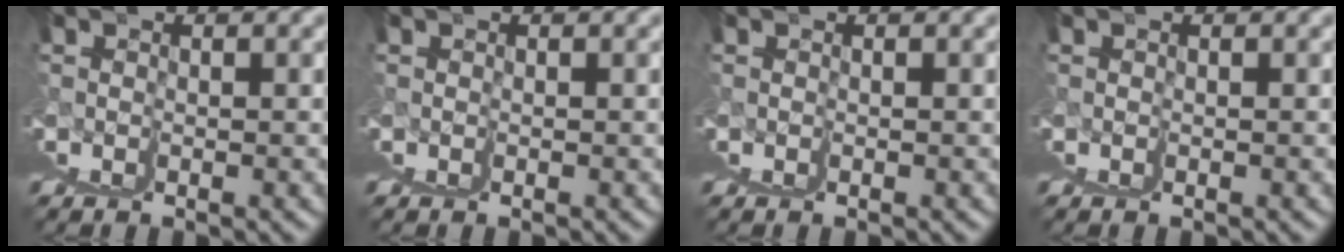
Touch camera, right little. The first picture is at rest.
{"total": 0.0}
{"total": 0.0}
{"total": 0.0}